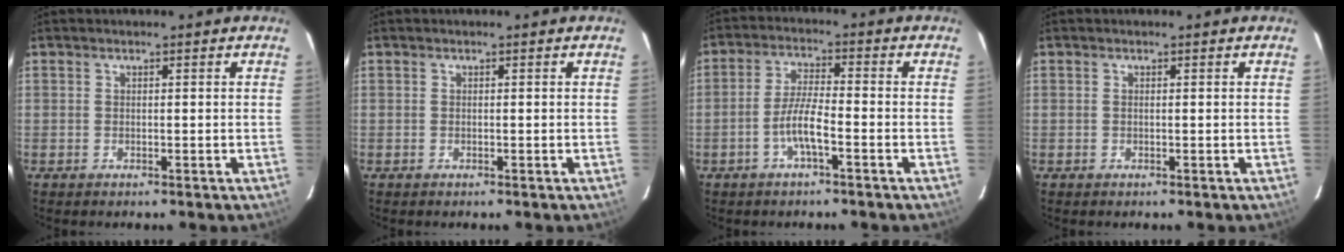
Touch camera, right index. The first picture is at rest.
{"total": 0.0}
{"total": 3.9, "force": [-1.9, 0.4, 3.4], "torque": [-0.072, 0.001, -0.037]}
{"total": 0.0}